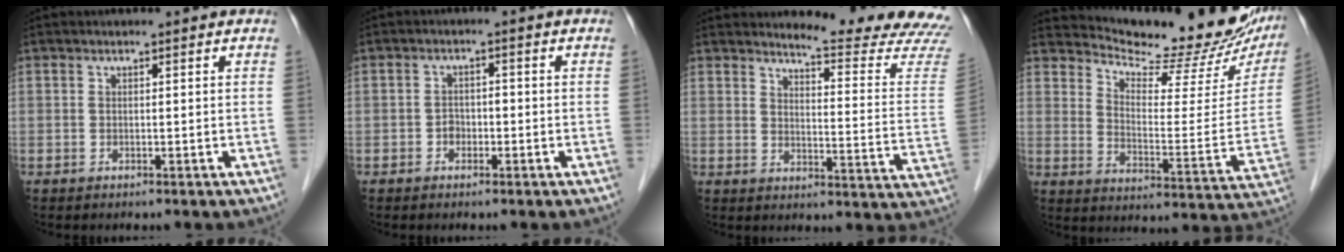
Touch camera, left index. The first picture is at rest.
{"total": 2.1, "force": [-1.0, 1.6, 1.0], "torque": [-0.008, 0.007, -0.015]}
{"total": 16.0, "force": [15.6, -0.8, 3.3], "torque": [-0.035, -0.135, 0.169]}
{"total": 21.2, "force": [19.5, 3.4, 7.6], "torque": [-0.106, -0.069, 0.254]}